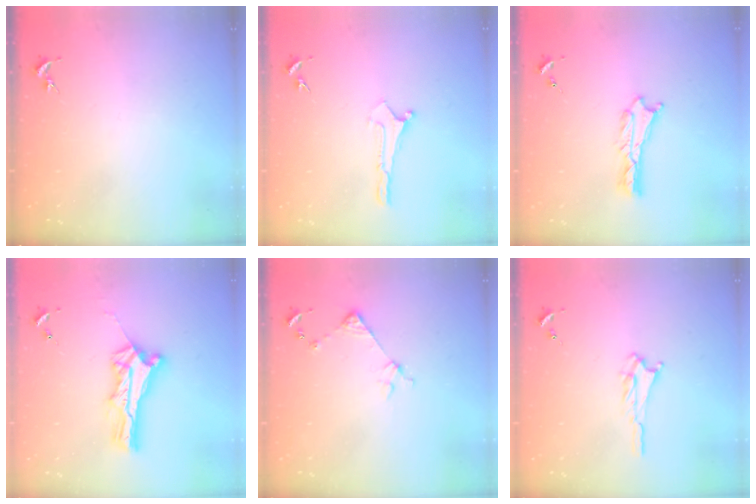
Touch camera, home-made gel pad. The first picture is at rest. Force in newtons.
{"total": 0.0}
{"total": 1.3, "press": 1.3, "slide": 0.1}
{"total": 6.0, "press": 6.0, "slide": 0.4}
{"total": 3.8, "press": 3.7, "slide": 0.3}
{"total": 1.7, "press": 1.6, "slide": 0.3}